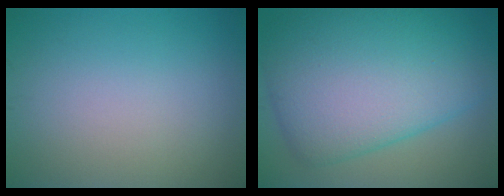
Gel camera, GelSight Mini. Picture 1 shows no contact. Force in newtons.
{"total": 12.1, "press": 12.1, "slide": 0.3}